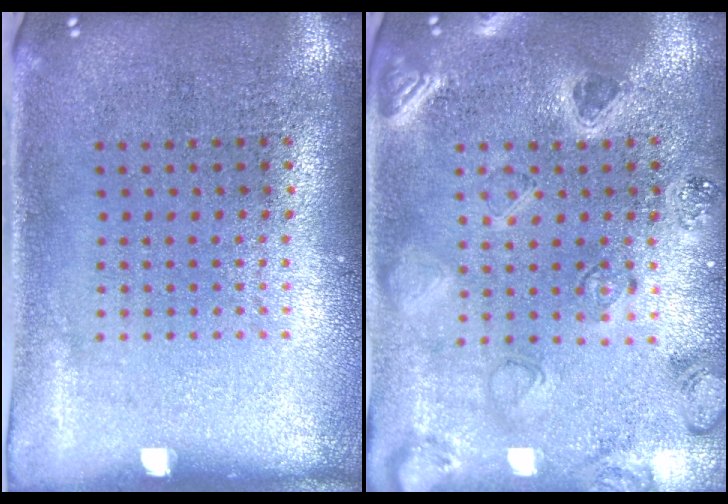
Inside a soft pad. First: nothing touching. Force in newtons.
{"total": 0.7, "press": 0.7, "slide": 0.3}